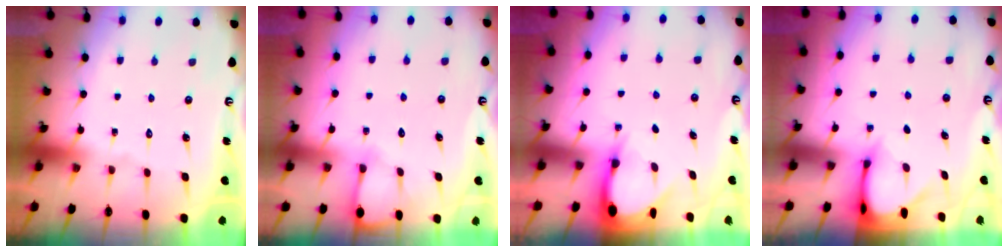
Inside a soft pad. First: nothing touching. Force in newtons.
{"total": 4.5, "press": 4.5, "slide": 0.5}
{"total": 3.5, "press": 3.5, "slide": 0.2}
{"total": 3.4, "press": 3.4, "slide": 0.3}